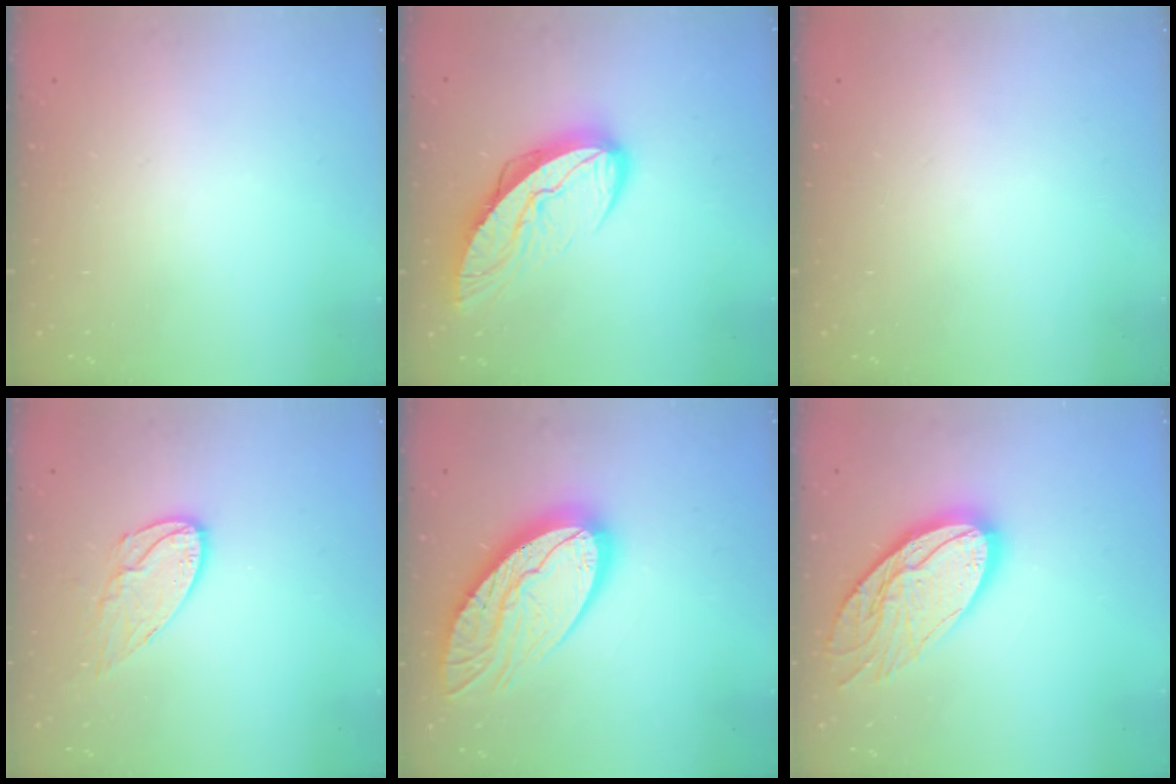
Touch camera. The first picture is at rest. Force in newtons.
{"total": 12.0, "press": 11.9, "slide": 1.1}
{"total": 0.0}
{"total": 9.9, "press": 9.9, "slide": 0.7}
{"total": 20.2, "press": 20.1, "slide": 1.8}
{"total": 17.9, "press": 17.8, "slide": 1.9}